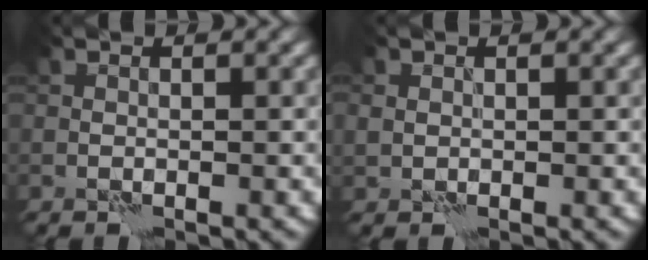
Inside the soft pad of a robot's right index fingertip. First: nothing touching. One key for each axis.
{"total": 1.0, "fx": 0.2, "fy": 0.9, "fz": 0.2, "tx": -0.002, "ty": -0.001, "tz": 0.003}